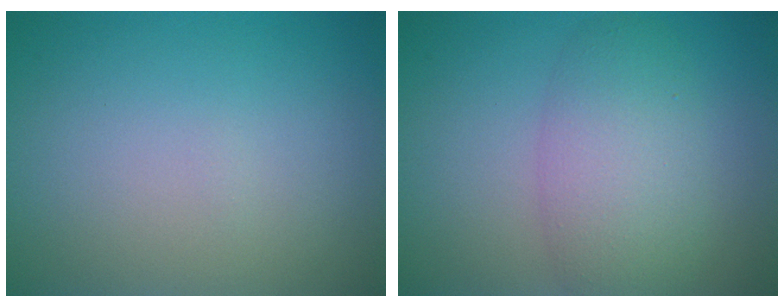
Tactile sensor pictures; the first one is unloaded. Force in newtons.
{"total": 5.2, "press": 5.2, "slide": 0.2}